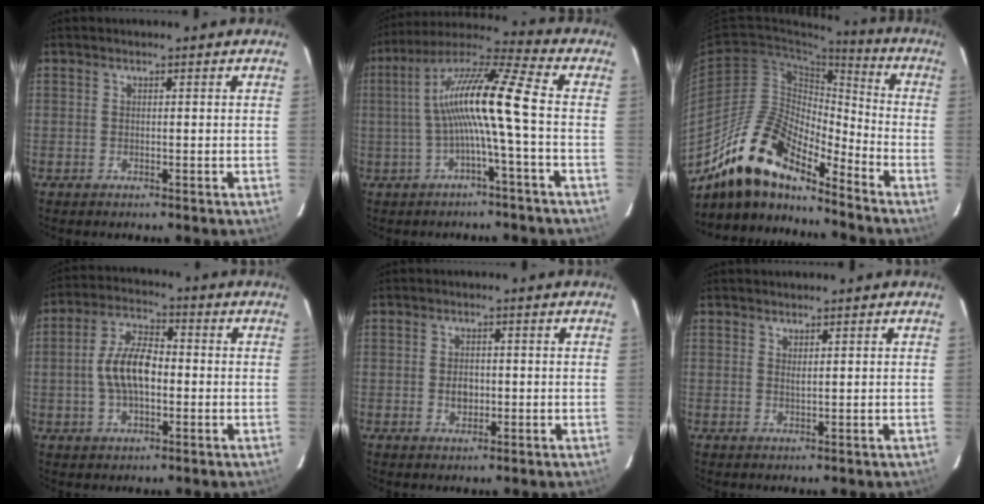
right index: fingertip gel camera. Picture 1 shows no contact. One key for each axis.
{"total": 12.8, "fx": -1.3, "fy": -0.4, "fz": 12.7, "tx": -0.244, "ty": 0.018, "tz": -0.024}
{"total": 17.3, "fx": -13.8, "fy": 5.1, "fz": 9.0, "tx": -0.161, "ty": 0.000, "tz": -0.264}
{"total": 9.5, "fx": -0.9, "fy": 4.8, "fz": 8.1, "tx": -0.160, "ty": 0.014, "tz": -0.016}
{"total": 3.0, "fx": -0.4, "fy": 2.2, "fz": 1.9, "tx": -0.033, "ty": 0.002, "tz": -0.005}
{"total": 1.0, "fx": 0.7, "fy": 0.2, "fz": 0.6, "tx": -0.012, "ty": -0.001, "tz": 0.013}